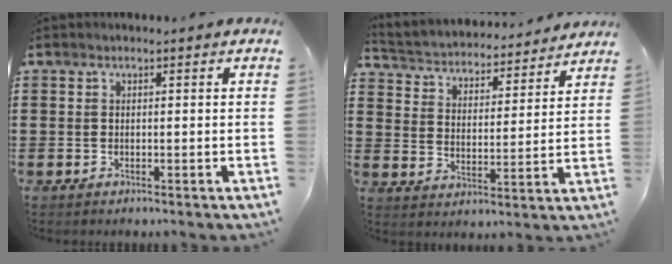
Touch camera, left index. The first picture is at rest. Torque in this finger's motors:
{"motor_torque": [0.82, -1.31, -0.01, 0.09]}